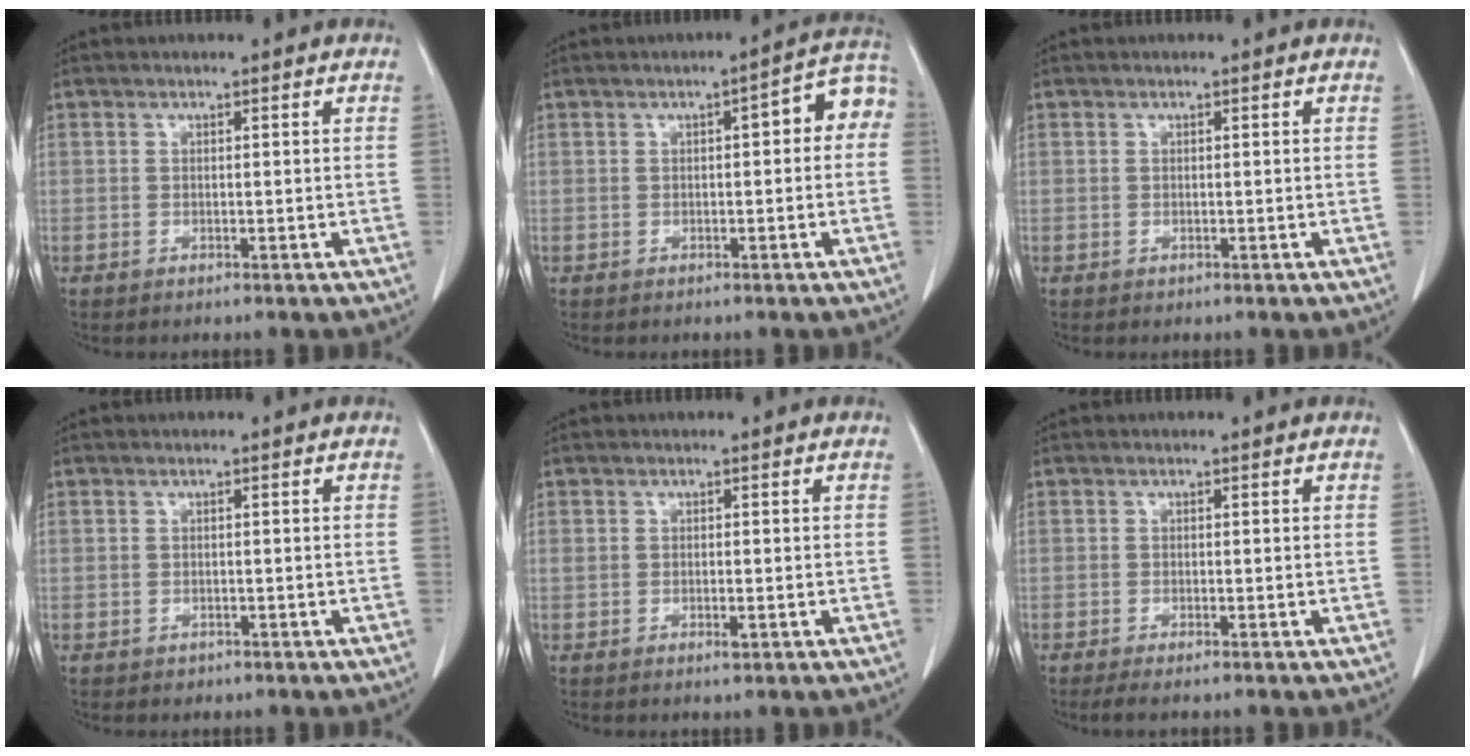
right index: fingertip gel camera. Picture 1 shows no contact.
{"total": 6.2, "force": [0.9, 1.8, 5.9], "torque": [-0.067, 0.031, 0.004]}
{"total": 0.0}
{"total": 0.8, "force": [-0.3, 0.7, 0.0], "torque": [-0.004, 0.003, -0.003]}
{"total": 1.4, "force": [-0.2, 0.5, 1.2], "torque": [-0.022, -0.003, 0.000]}
{"total": 1.4, "force": [-1.0, 0.0, 1.0], "torque": [-0.020, -0.005, -0.020]}